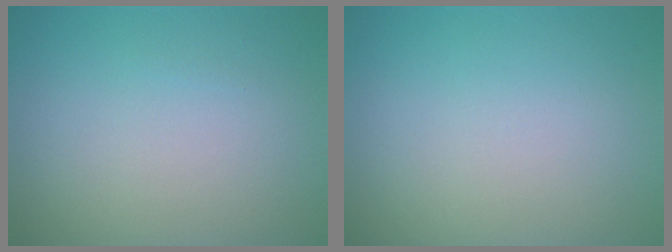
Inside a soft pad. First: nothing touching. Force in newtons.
{"total": 0.0}